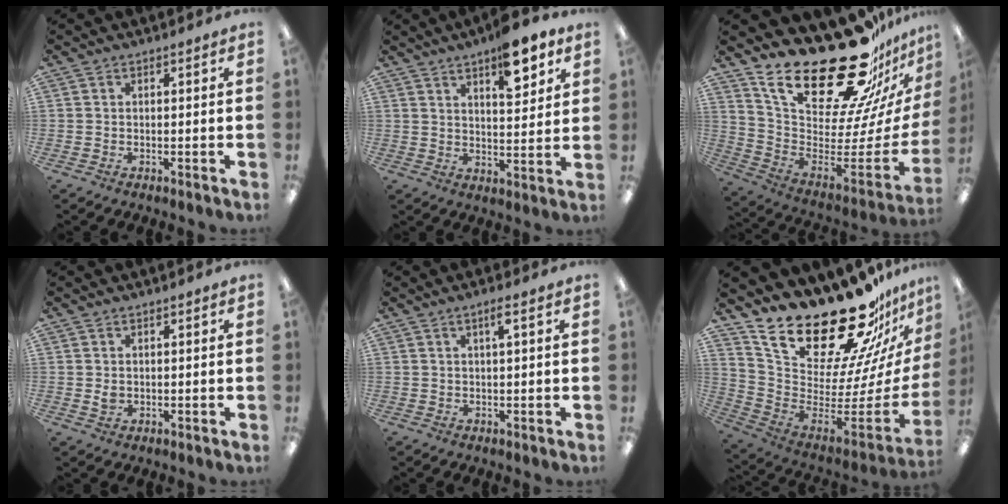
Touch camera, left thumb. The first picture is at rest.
{"total": 11.3, "force": [7.8, 4.1, 7.1], "torque": [-0.084, -0.045, 0.127]}
{"total": 32.8, "force": [22.5, 12.8, 20.1], "torque": [-0.306, -0.170, 0.421]}
{"total": 1.8, "force": [0.6, 1.5, 0.7], "torque": [-0.006, -0.001, 0.008]}
{"total": 2.6, "force": [1.4, 0.3, 2.2], "torque": [-0.038, 0.001, 0.019]}
{"total": 26.7, "force": [21.8, 8.9, 12.6], "torque": [-0.207, -0.173, 0.392]}